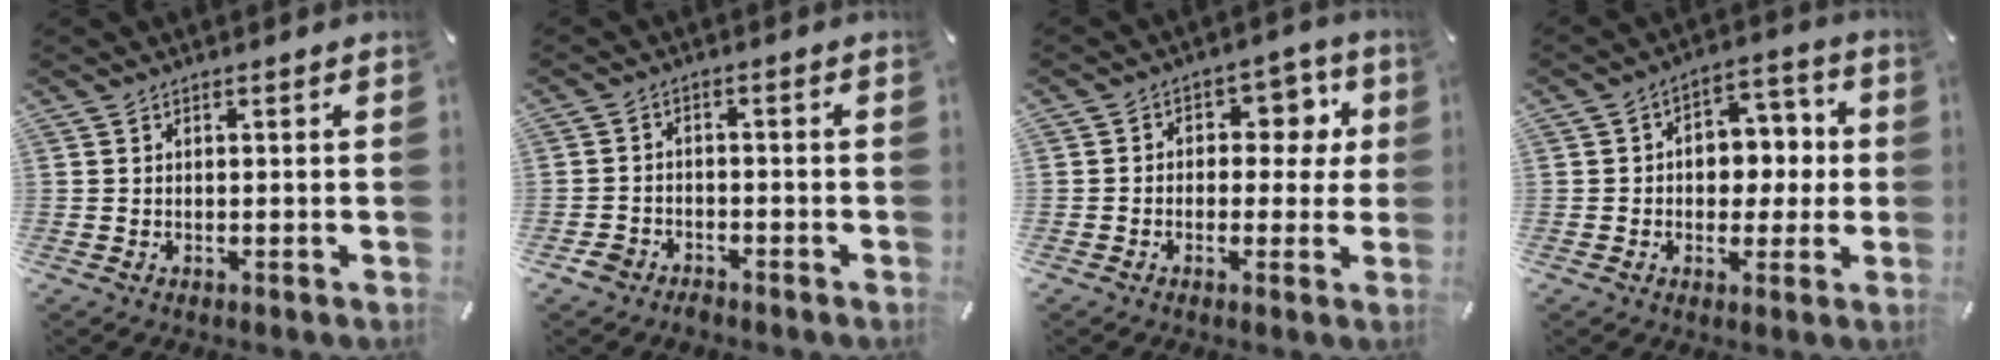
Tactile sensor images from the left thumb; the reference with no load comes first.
{"total": 3.2, "force": [-2.6, 1.9, 0.7], "torque": [-0.025, 0.010, -0.056]}
{"total": 7.7, "force": [0.8, 6.4, 4.2], "torque": [-0.051, 0.004, 0.008]}
{"total": 8.5, "force": [-0.6, 7.0, 4.8], "torque": [-0.056, 0.009, -0.014]}